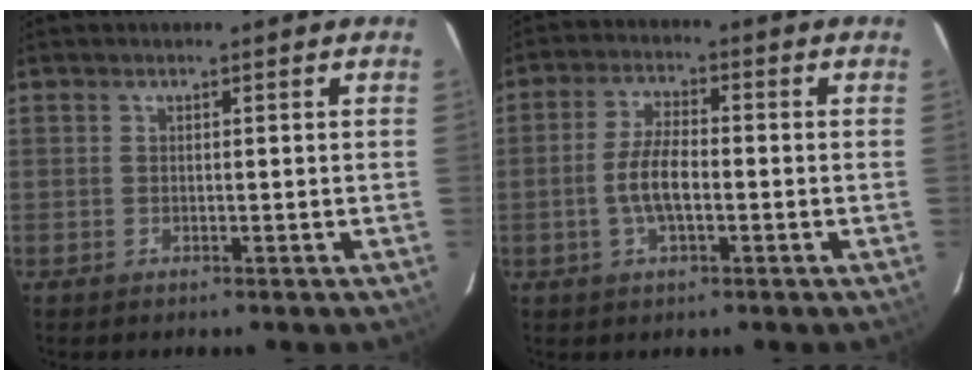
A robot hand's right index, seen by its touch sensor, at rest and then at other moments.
{"total": 5.4, "force": [-1.4, 1.9, 4.9], "torque": [-0.100, 0.002, -0.025]}